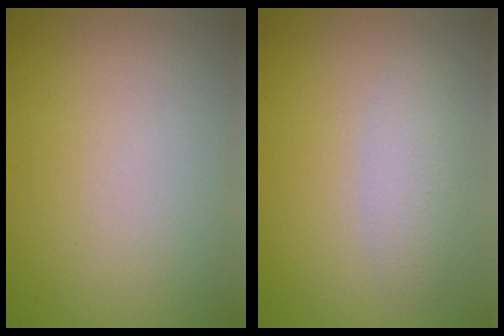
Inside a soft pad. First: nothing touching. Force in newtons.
{"total": 2.3, "press": 2.3, "slide": 0.2}